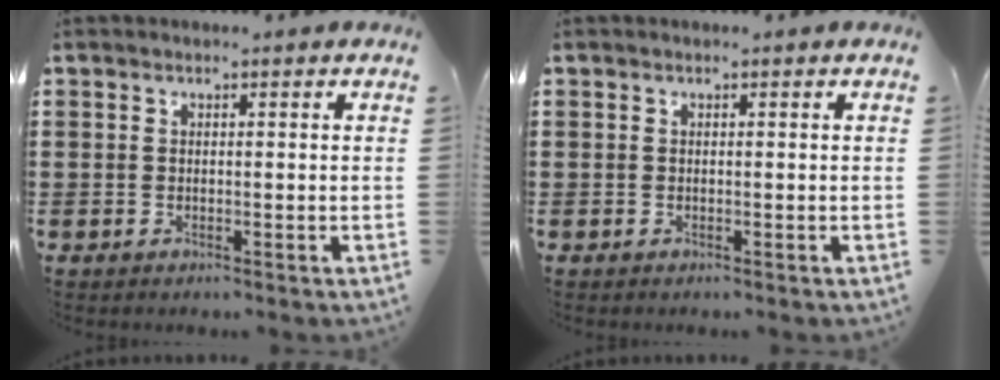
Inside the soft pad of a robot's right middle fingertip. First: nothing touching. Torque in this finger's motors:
{"motor_torque": [-2.14, 0.00, 0.04, 0.00]}